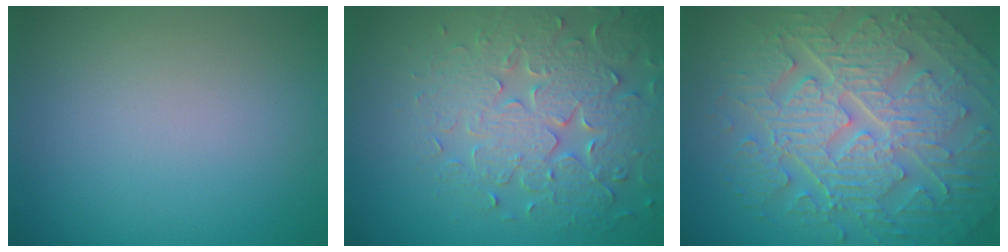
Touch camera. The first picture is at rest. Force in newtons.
{"total": 6.5, "press": 5.5, "slide": 3.5}
{"total": 10.0, "press": 6.8, "slide": 7.3}